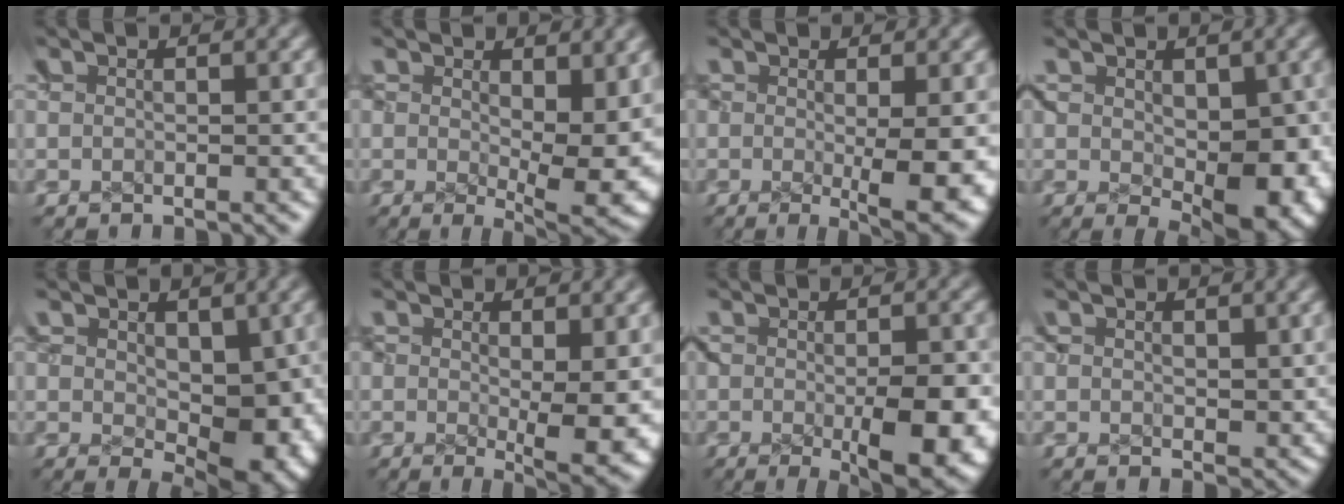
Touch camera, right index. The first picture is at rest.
{"total": 5.0, "force": [-0.1, 1.8, 4.6], "torque": [-0.053, -0.026, 0.017]}
{"total": 4.9, "force": [-1.6, 1.2, 4.5], "torque": [-0.046, -0.019, -0.011]}
{"total": 5.6, "force": [-1.5, 2.6, 4.8], "torque": [-0.070, -0.035, -0.001]}
{"total": 5.5, "force": [-1.1, 2.9, 4.5], "torque": [-0.072, -0.035, 0.003]}
{"total": 4.4, "force": [-0.4, 1.0, 4.2], "torque": [-0.042, -0.018, 0.007]}
{"total": 6.9, "force": [-2.6, 2.4, 5.9], "torque": [-0.060, -0.020, -0.024]}
{"total": 1.3, "force": [0.5, 1.0, 0.7], "torque": [-0.019, -0.007, 0.012]}